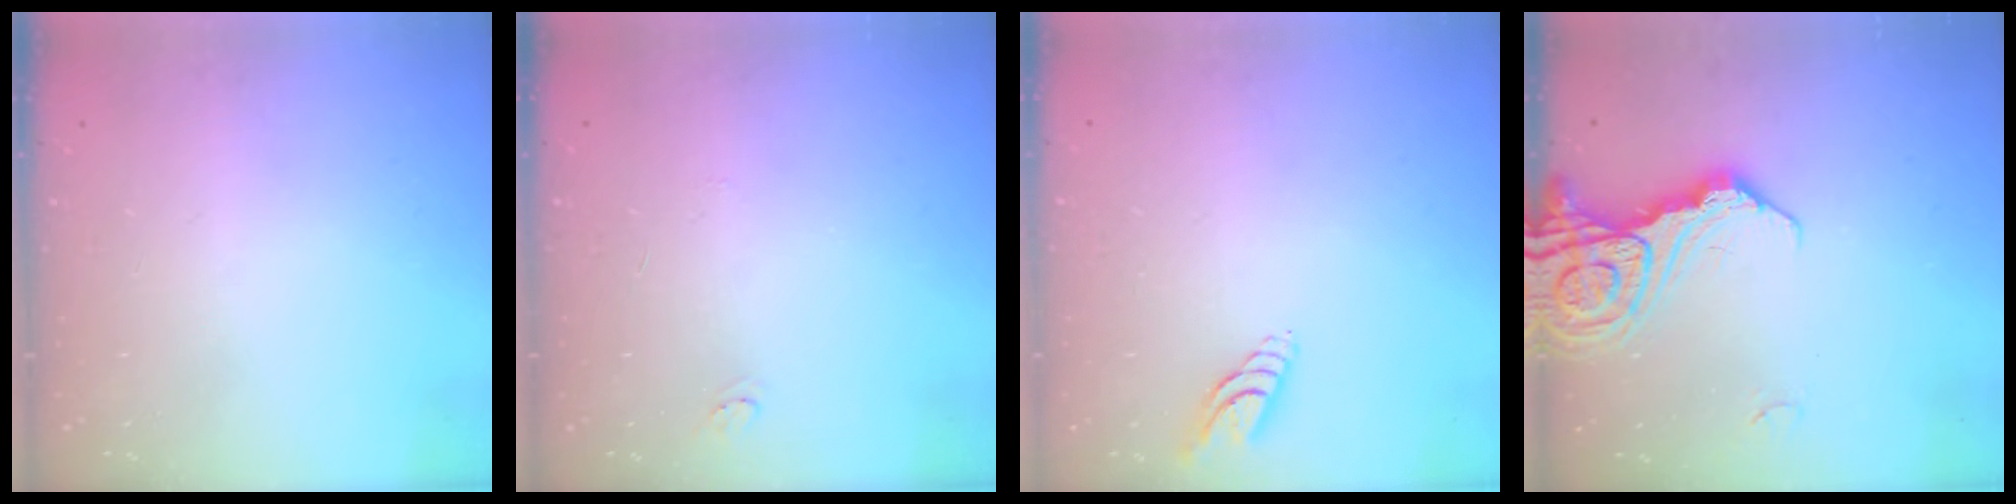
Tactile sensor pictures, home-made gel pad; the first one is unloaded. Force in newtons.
{"total": 3.5, "press": 3.5, "slide": 0.4}
{"total": 6.0, "press": 5.9, "slide": 0.9}
{"total": 14.6, "press": 14.5, "slide": 1.9}